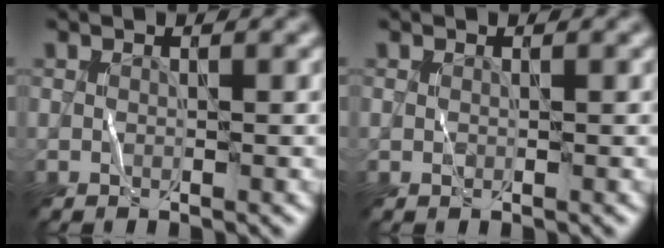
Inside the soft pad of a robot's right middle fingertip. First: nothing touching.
{"total": 0.0}